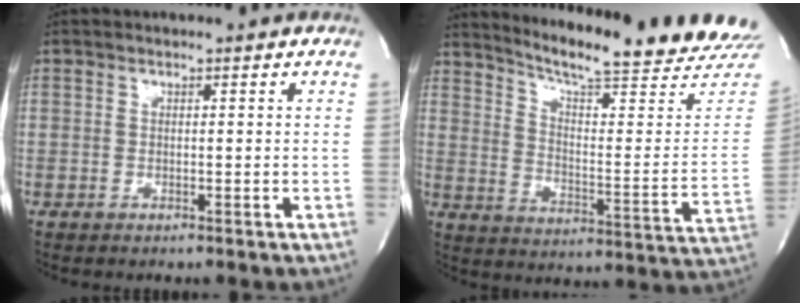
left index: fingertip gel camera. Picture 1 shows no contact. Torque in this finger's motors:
{"motor_torque": [-0.28, -0.45, 0.14, 0.05]}